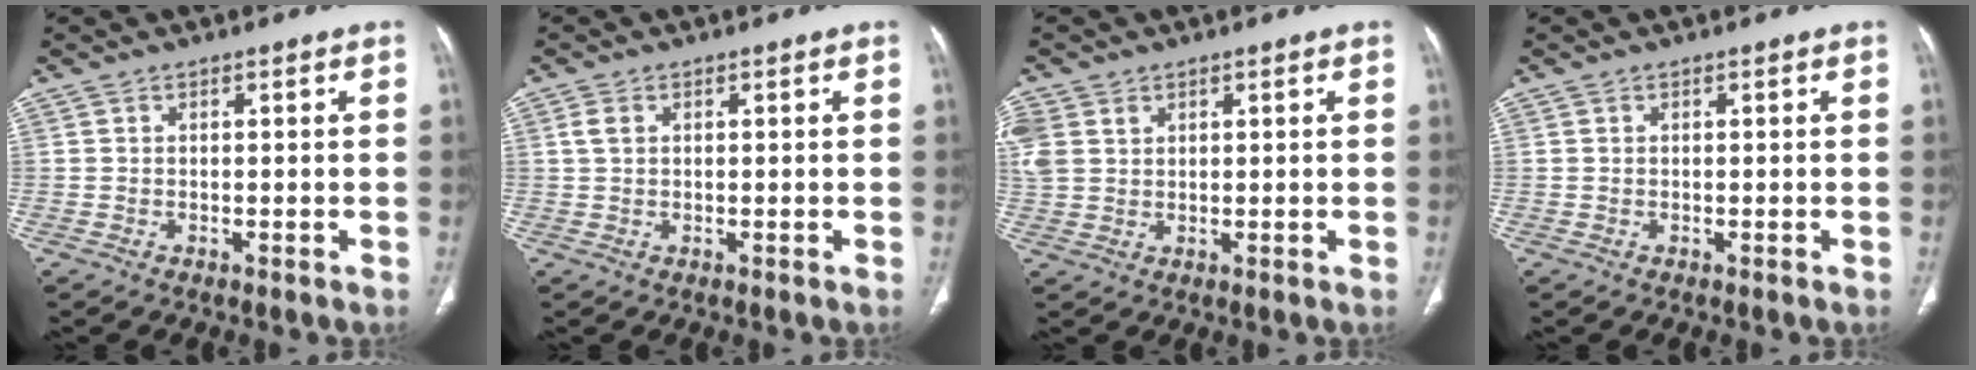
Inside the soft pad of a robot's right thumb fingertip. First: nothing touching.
{"total": 1.8, "force": [0.6, 1.2, 1.2], "torque": [-0.031, 0.005, 0.013]}
{"total": 7.3, "force": [2.6, 5.7, 3.8], "torque": [-0.110, 0.011, 0.062]}
{"total": 0.0}